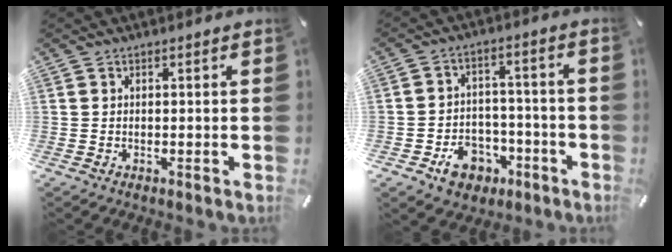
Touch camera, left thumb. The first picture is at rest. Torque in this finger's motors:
{"motor_torque": [0.59, 1.28, 0.17, 0.00, 0.16]}